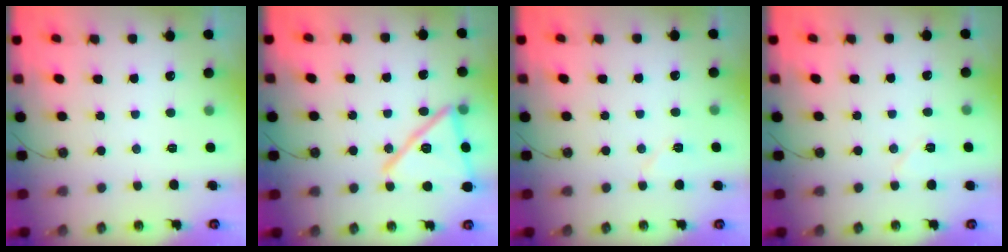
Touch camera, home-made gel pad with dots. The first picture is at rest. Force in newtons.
{"total": 19.4, "press": 16.5, "slide": 10.3}
{"total": 5.8, "press": 5.5, "slide": 1.7}
{"total": 6.7, "press": 5.9, "slide": 3.3}